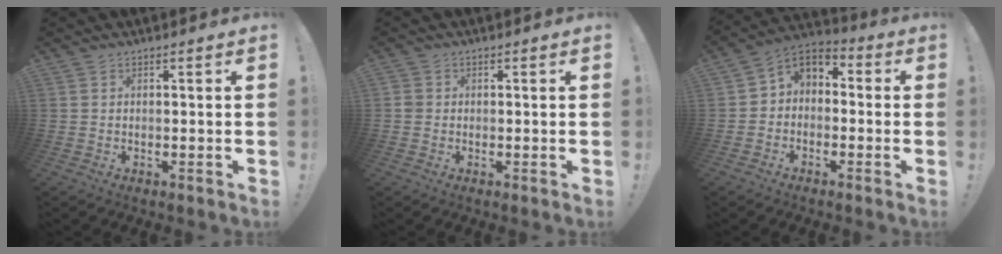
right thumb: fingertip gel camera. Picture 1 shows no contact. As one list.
[{"total": 1.7, "force": [-0.2, 1.6, 0.6], "torque": [-0.013, 0.006, -0.002]}, {"total": 5.1, "force": [-1.7, 4.4, 2.1], "torque": [-0.039, 0.015, -0.027]}]